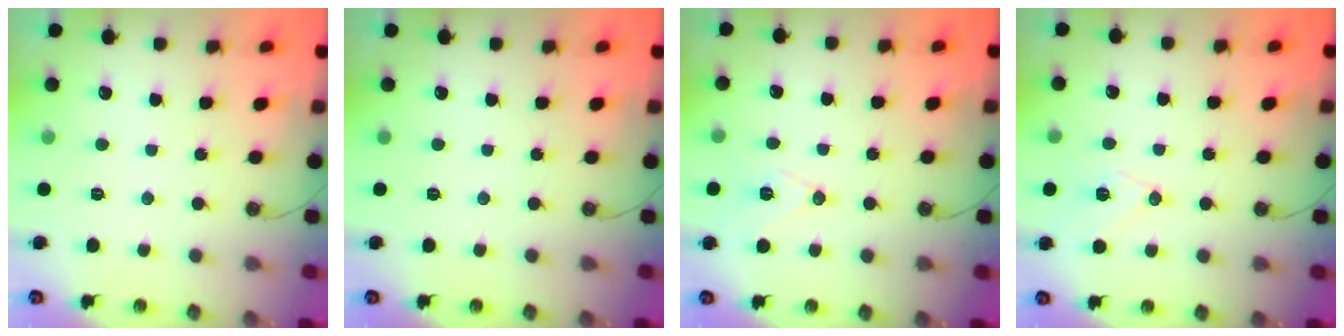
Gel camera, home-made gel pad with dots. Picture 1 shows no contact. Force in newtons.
{"total": 0.0}
{"total": 9.0, "press": 8.3, "slide": 3.5}
{"total": 9.0, "press": 8.6, "slide": 2.7}